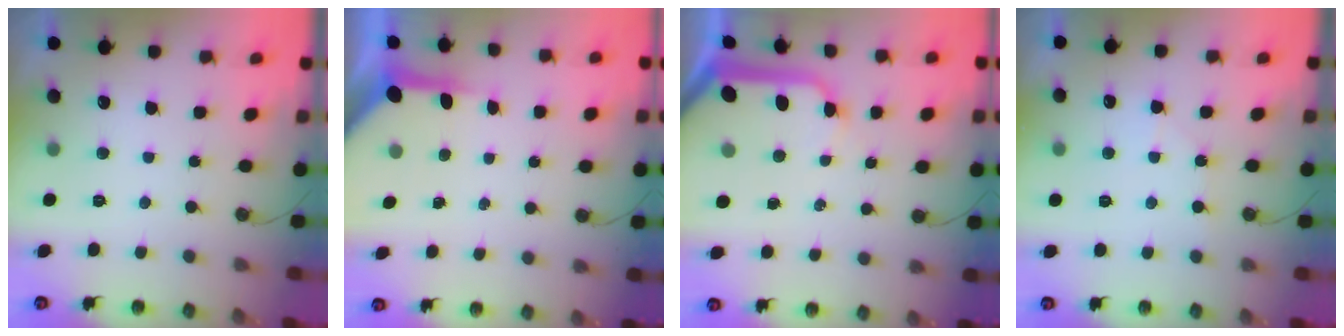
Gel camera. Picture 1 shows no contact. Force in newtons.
{"total": 6.3, "press": 6.2, "slide": 0.6}
{"total": 14.6, "press": 14.5, "slide": 1.9}
{"total": 4.6, "press": 4.6, "slide": 0.7}